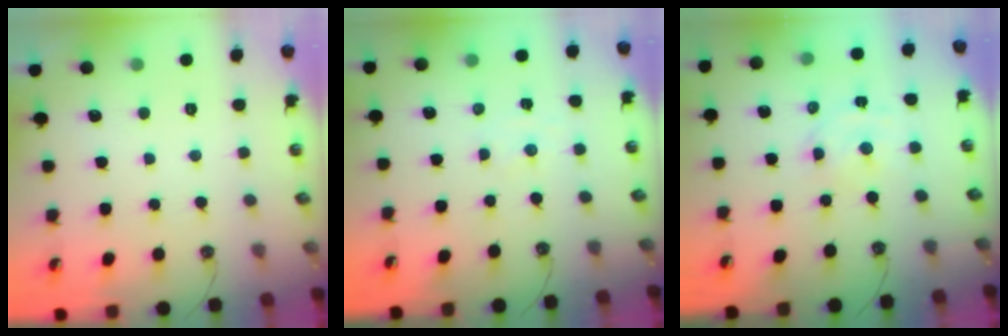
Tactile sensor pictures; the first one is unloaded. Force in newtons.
{"total": 1.4, "press": 1.4, "slide": 0.4}
{"total": 3.8, "press": 3.7, "slide": 0.5}